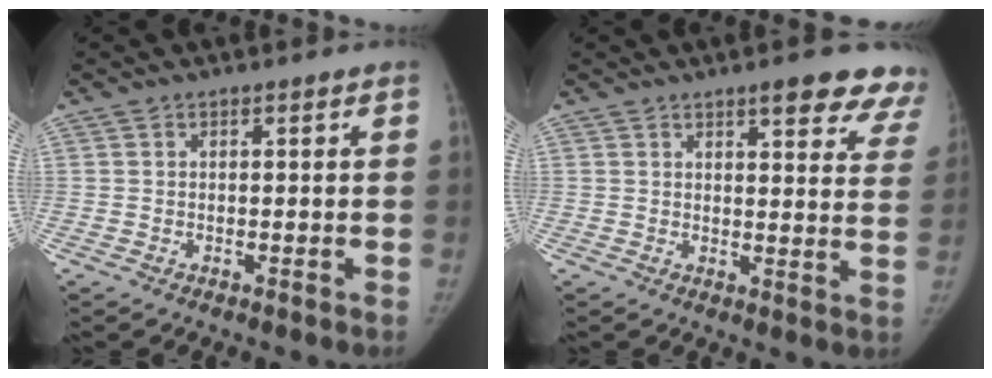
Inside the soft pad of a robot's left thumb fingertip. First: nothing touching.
{"total": 13.9, "force": [10.3, 4.0, 8.4], "torque": [-0.059, -0.041, 0.106]}